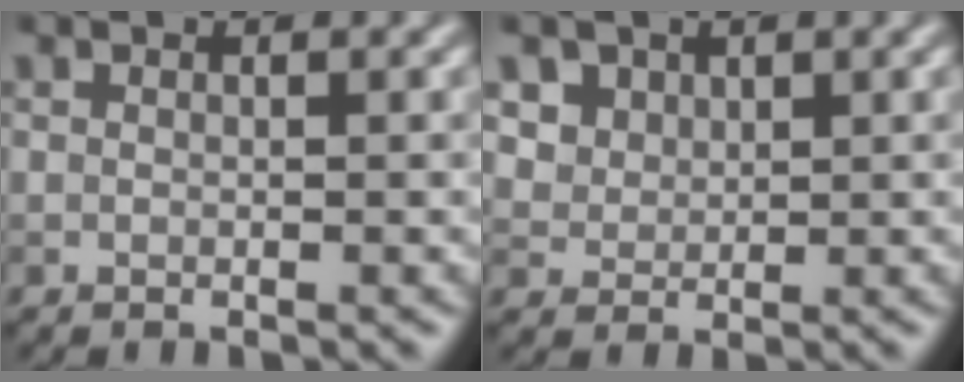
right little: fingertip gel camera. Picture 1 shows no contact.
{"total": 4.4, "force": [2.5, 3.2, 1.7], "torque": [-0.054, -0.003, 0.053]}